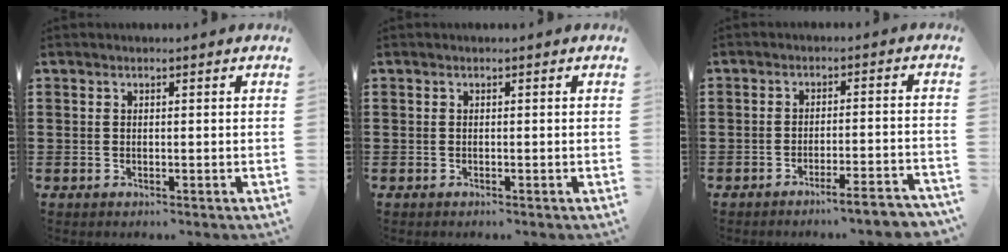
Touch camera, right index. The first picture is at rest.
{"total": 0.0}
{"total": 4.1, "force": [-3.5, -0.2, 2.0], "torque": [-0.031, -0.009, -0.067]}